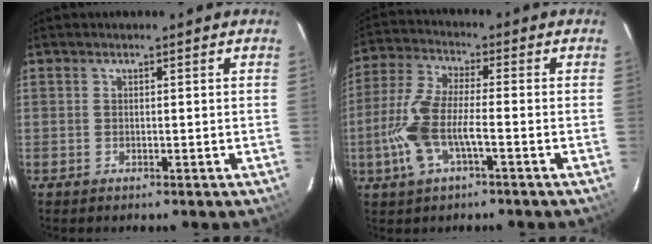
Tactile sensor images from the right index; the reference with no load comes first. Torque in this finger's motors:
{"motor_torque": [0.22, -0.06, 0.56, 0.20]}